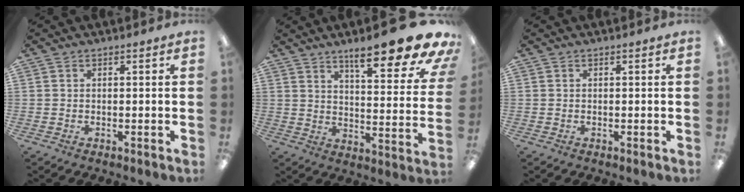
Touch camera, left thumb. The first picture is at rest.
{"total": 17.9, "force": [13.4, 4.1, 11.1], "torque": [-0.152, -0.097, 0.213]}
{"total": 0.0}